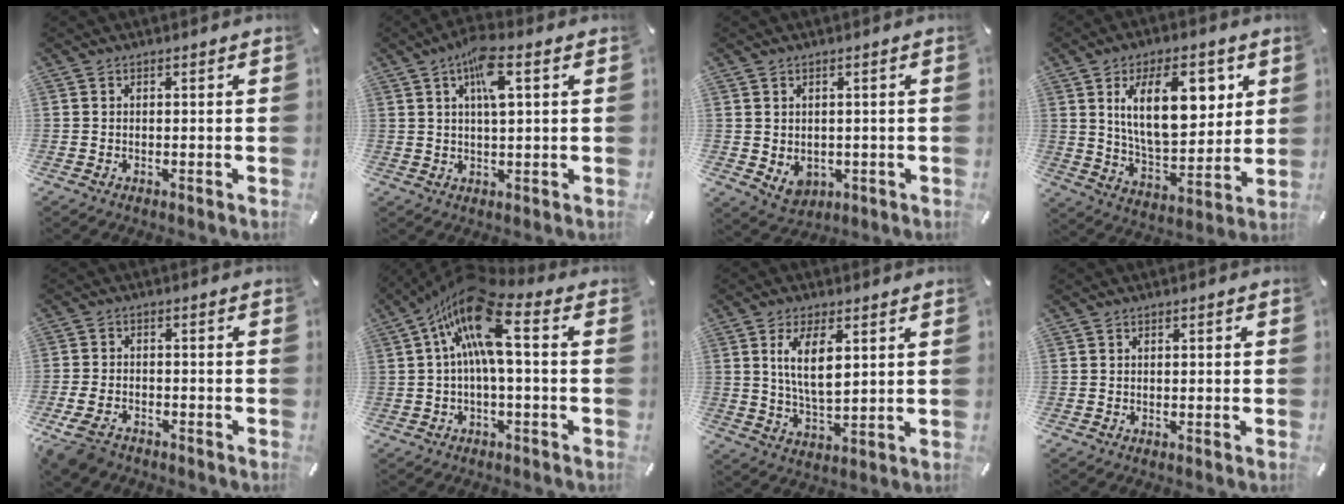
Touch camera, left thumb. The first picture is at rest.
{"total": 8.0, "force": [3.0, 2.2, 7.1], "torque": [-0.135, 0.004, 0.049]}
{"total": 3.8, "force": [0.5, 3.5, 1.3], "torque": [-0.017, -0.006, 0.009]}
{"total": 18.0, "force": [6.7, 9.2, 13.9], "torque": [-0.228, -0.009, 0.110]}
{"total": 6.3, "force": [-4.3, 3.5, 3.0], "torque": [-0.077, 0.008, -0.083]}
{"total": 16.4, "force": [3.7, 6.3, 14.7], "torque": [-0.291, -0.012, 0.058]}
{"total": 9.6, "force": [3.2, 4.3, 8.0], "torque": [-0.154, -0.012, 0.050]}
{"total": 0.5, "force": [-0.1, 0.4, 0.3], "torque": [-0.005, 0.001, -0.003]}